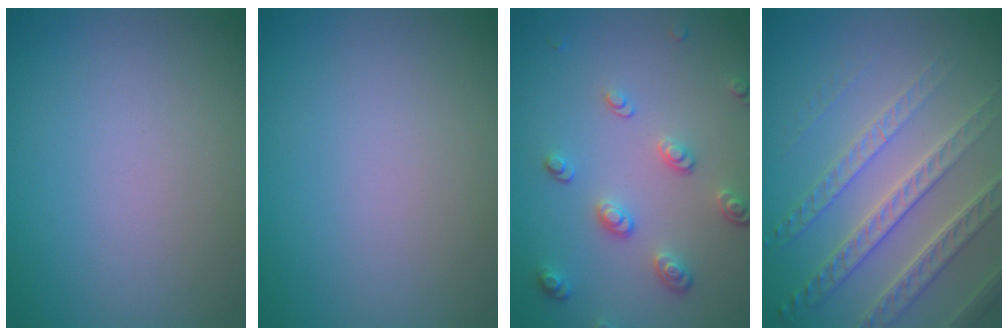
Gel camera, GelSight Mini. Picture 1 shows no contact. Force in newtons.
{"total": 0.0}
{"total": 3.3, "press": 2.6, "slide": 2.1}
{"total": 6.3, "press": 4.7, "slide": 4.2}